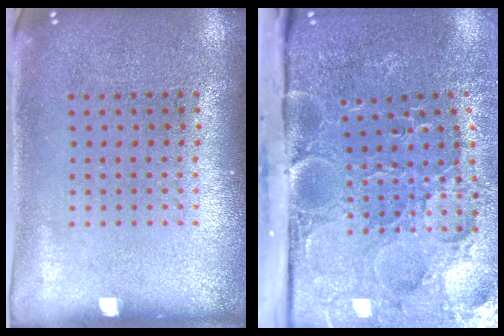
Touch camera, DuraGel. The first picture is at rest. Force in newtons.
{"total": 5.3, "press": 4.2, "slide": 3.3}